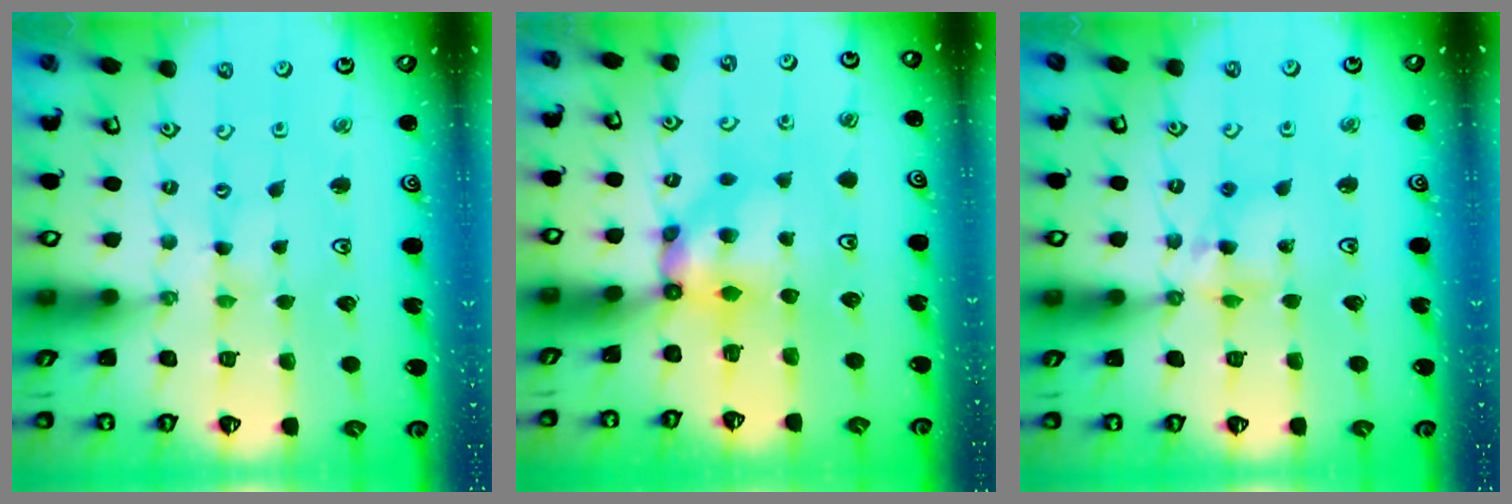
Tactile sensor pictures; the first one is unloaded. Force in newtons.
{"total": 6.3, "press": 6.3, "slide": 0.5}
{"total": 7.8, "press": 7.8, "slide": 0.6}